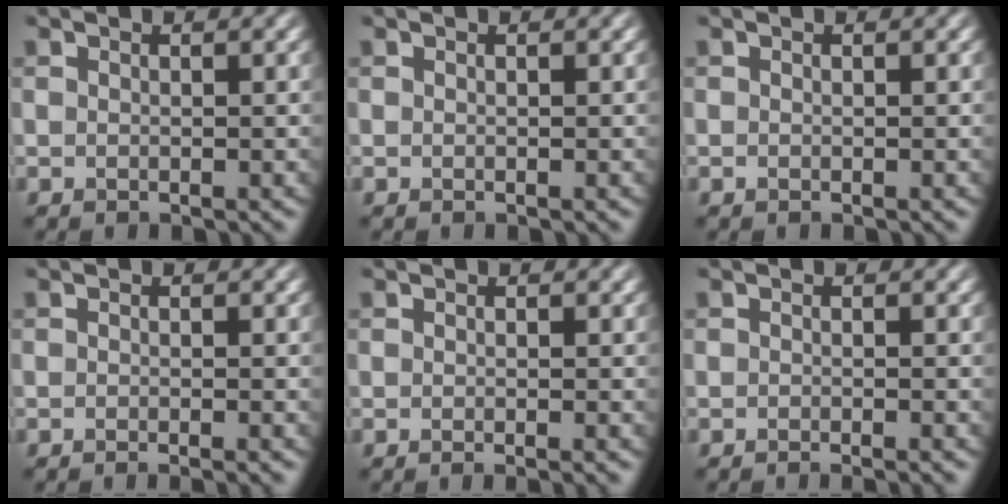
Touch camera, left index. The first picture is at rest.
{"total": 0.0}
{"total": 0.0}
{"total": 1.7, "force": [-0.9, 0.4, 1.3], "torque": [-0.004, -0.005, -0.017]}
{"total": 1.4, "force": [-0.5, 0.4, 1.2], "torque": [-0.005, -0.006, -0.011]}
{"total": 1.6, "force": [-1.1, 0.3, 1.1], "torque": [-0.005, -0.001, -0.021]}